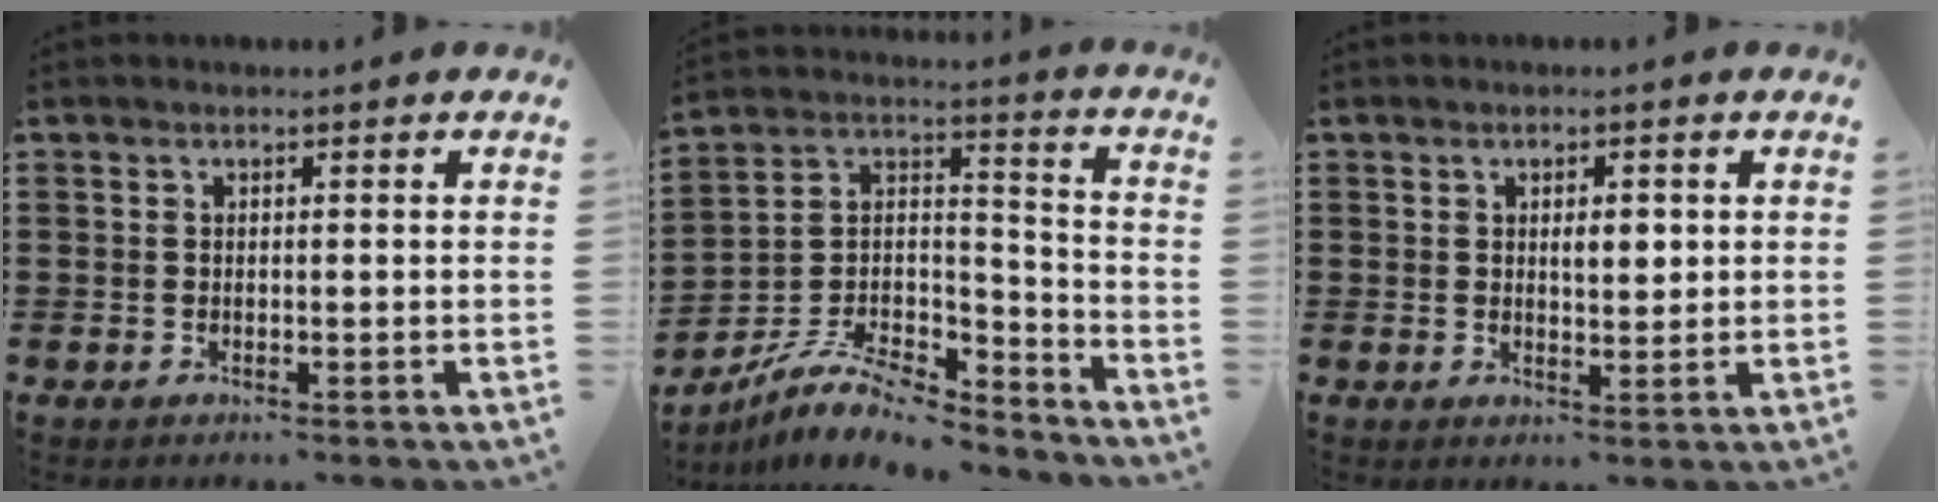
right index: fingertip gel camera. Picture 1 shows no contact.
{"total": 9.5, "force": [-8.1, 3.0, 4.1], "torque": [-0.086, 0.016, -0.160]}
{"total": 2.7, "force": [0.6, 1.2, 2.3], "torque": [-0.031, -0.001, 0.005]}